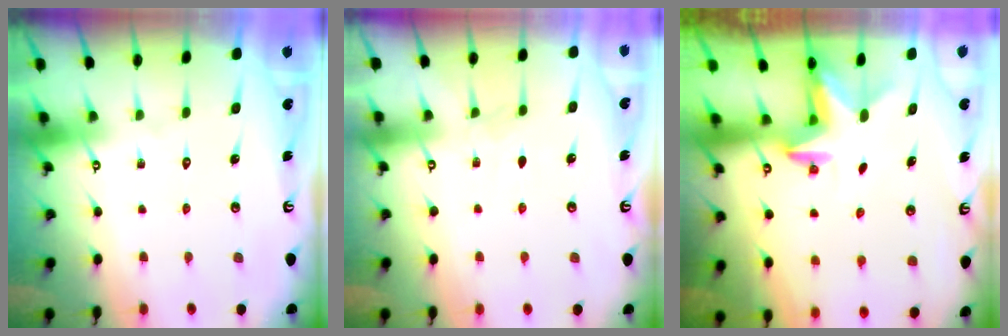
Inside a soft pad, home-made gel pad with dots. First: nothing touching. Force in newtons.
{"total": 2.6, "press": 2.6, "slide": 0.4}
{"total": 2.4, "press": 2.3, "slide": 0.4}